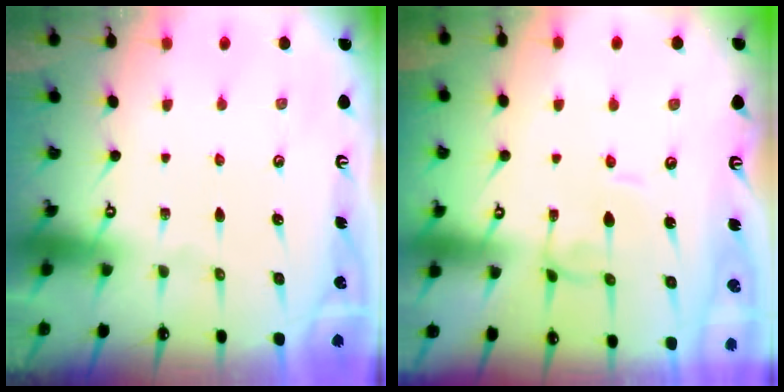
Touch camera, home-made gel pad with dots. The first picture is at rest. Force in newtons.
{"total": 2.2, "press": 2.2, "slide": 0.2}